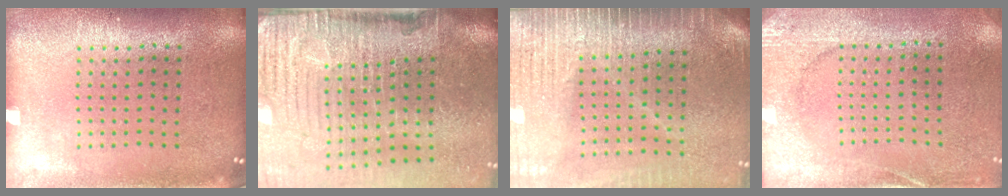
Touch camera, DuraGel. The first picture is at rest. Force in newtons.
{"total": 5.4, "press": 4.4, "slide": 3.2}
{"total": 3.7, "press": 3.1, "slide": 1.9}
{"total": 2.6, "press": 2.4, "slide": 1.0}